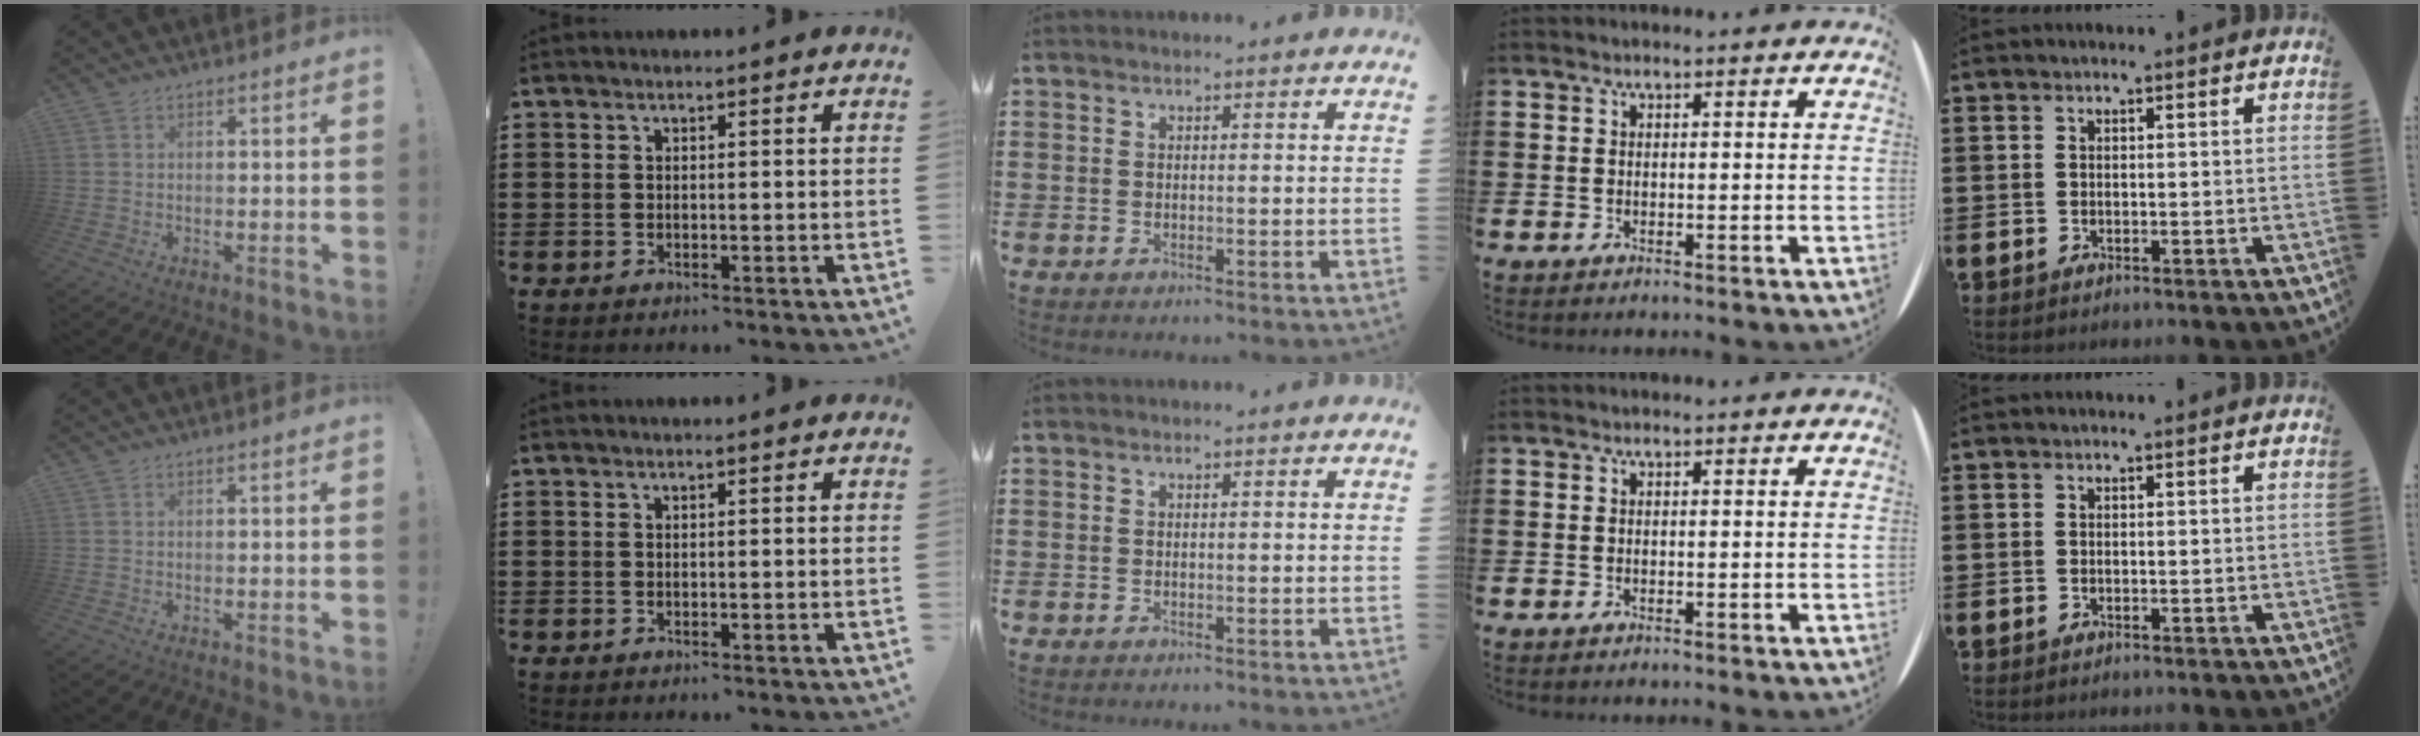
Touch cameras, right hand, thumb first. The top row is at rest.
{}